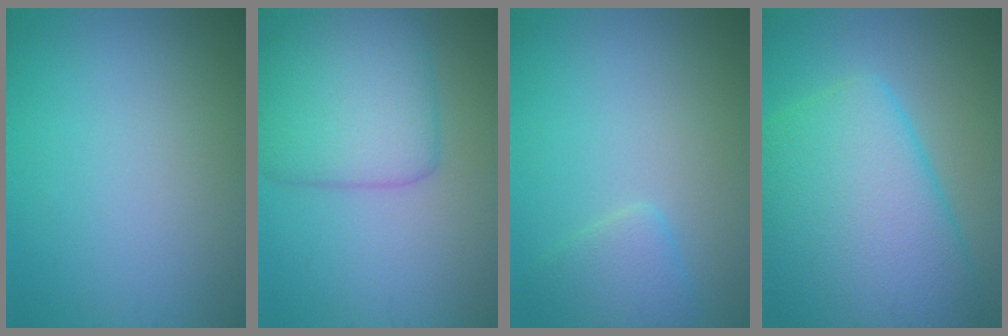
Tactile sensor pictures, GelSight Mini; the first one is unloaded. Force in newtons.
{"total": 5.5, "press": 5.5, "slide": 0.1}
{"total": 2.3, "press": 2.3, "slide": 0.2}
{"total": 12.0, "press": 12.0, "slide": 0.5}